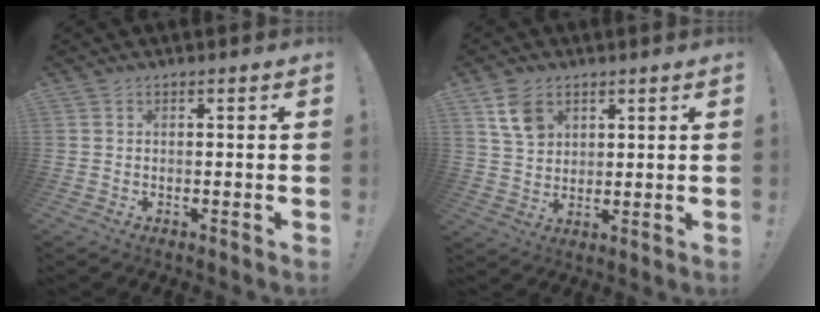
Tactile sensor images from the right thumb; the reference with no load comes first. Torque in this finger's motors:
{"motor_torque": [-0.08, 0.18, 0.10, 0.14, 0.00]}